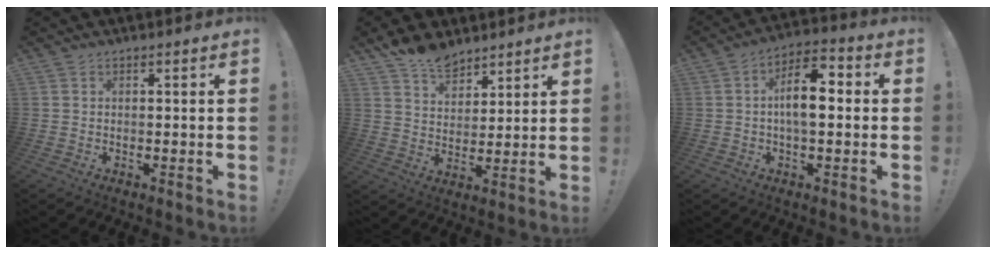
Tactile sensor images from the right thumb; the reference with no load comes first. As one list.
[{"total": 9.8, "force": [8.1, 4.9, 2.6], "torque": [-0.045, -0.055, 0.156]}, {"total": 11.0, "force": [0.2, 5.4, 9.6], "torque": [-0.147, 0.006, 0.000]}]